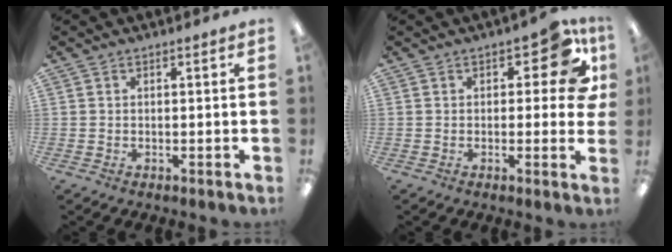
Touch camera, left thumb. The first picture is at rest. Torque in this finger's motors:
{"motor_torque": [0.87, 1.07, 0.82, 0.16, 0.01]}